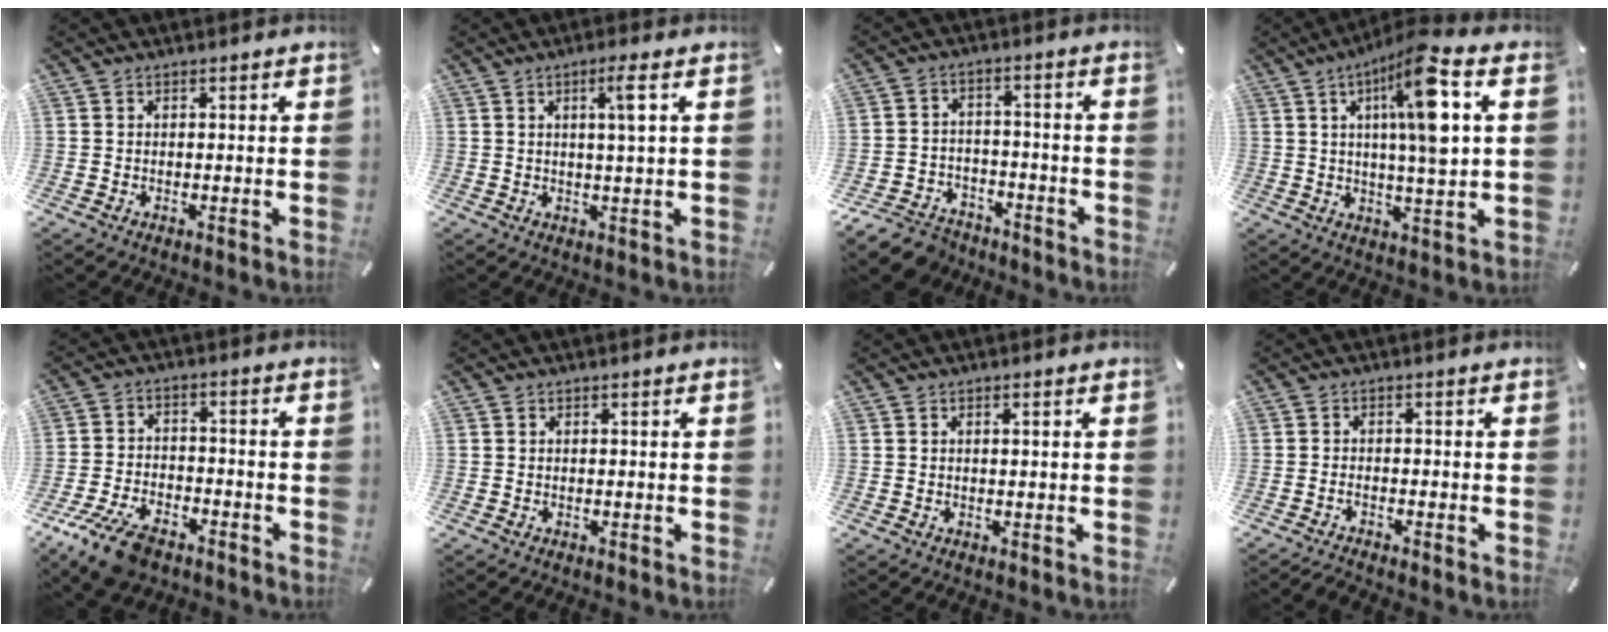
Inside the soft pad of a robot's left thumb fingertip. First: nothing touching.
{"total": 5.0, "force": [1.5, 0.0, 4.7], "torque": [-0.094, -0.003, 0.021]}
{"total": 7.8, "force": [-5.8, 4.6, 2.3], "torque": [-0.041, 0.032, -0.106]}
{"total": 14.8, "force": [4.5, 2.8, 13.8], "torque": [-0.235, -0.010, 0.065]}
{"total": 10.4, "force": [-7.0, 4.9, 5.8], "torque": [-0.115, 0.034, -0.130]}
{"total": 0.0}
{"total": 1.0, "force": [0.2, 0.1, 1.0], "torque": [-0.018, -0.001, 0.003]}
{"total": 1.8, "force": [-1.5, 0.3, 1.0], "torque": [-0.017, 0.005, -0.027]}